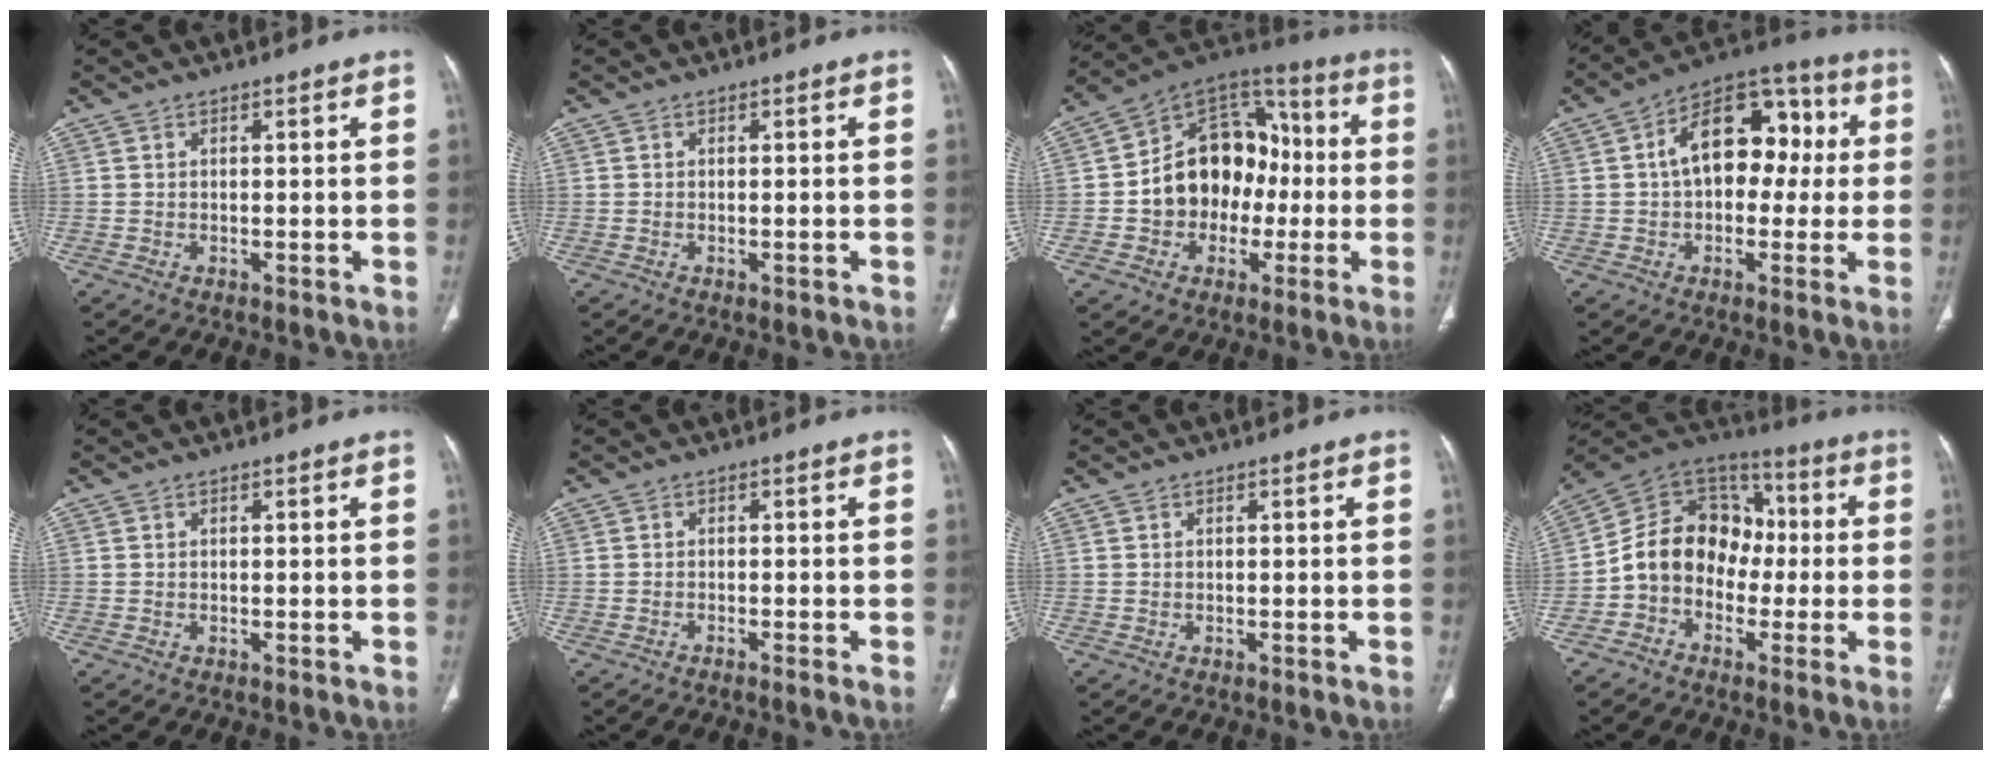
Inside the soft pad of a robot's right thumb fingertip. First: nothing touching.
{"total": 0.5, "force": [0.3, 0.3, -0.3], "torque": [0.003, 0.000, 0.007]}
{"total": 17.2, "force": [-1.5, 14.1, 9.8], "torque": [-0.100, 0.047, -0.027]}
{"total": 15.6, "force": [1.7, 10.1, 11.7], "torque": [-0.135, 0.048, 0.013]}
{"total": 0.0}
{"total": 6.1, "force": [-5.4, -2.0, 2.1], "torque": [-0.068, 0.041, -0.101]}
{"total": 0.0}
{"total": 13.6, "force": [-1.6, 11.6, 7.0], "torque": [-0.084, 0.052, -0.044]}